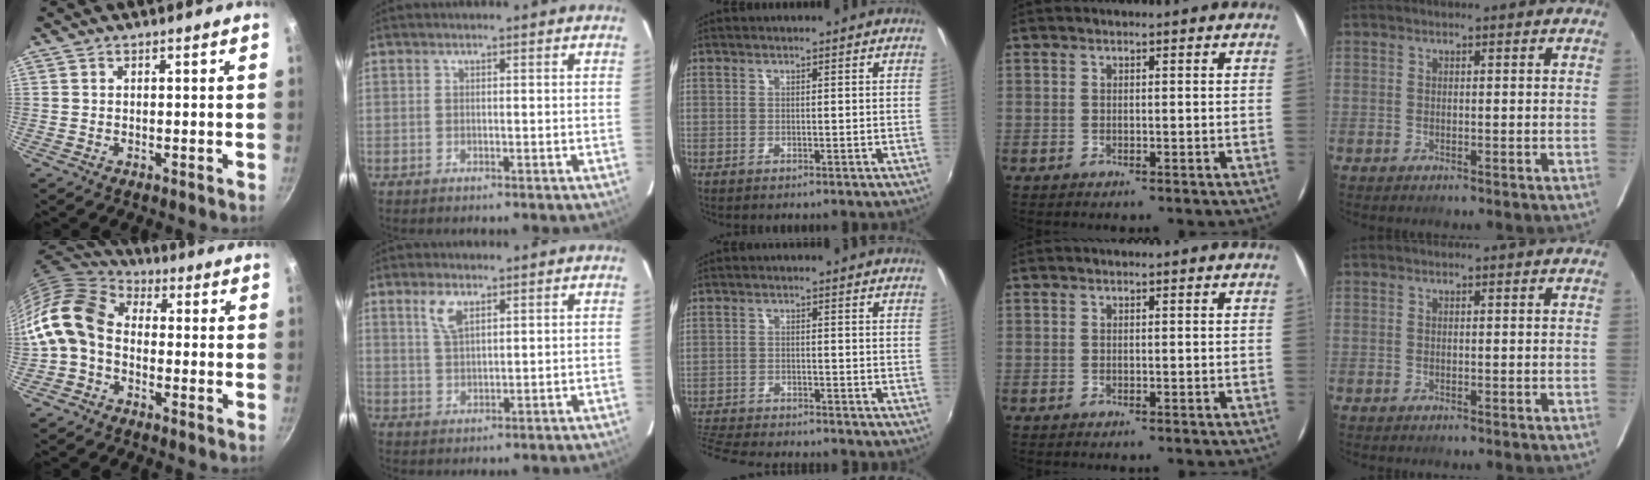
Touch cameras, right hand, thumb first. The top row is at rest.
{"thumb": {"total": 13.2, "force": [-2.0, 9.8, 8.6], "torque": [-0.160, 0.039, -0.064]}, "index": {"total": 4.5, "force": [2.5, 1.9, 3.2], "torque": [-0.063, 0.005, 0.051]}, "middle": {"total": 11.1, "force": [-10.2, 1.9, 4.0], "torque": [-0.109, -0.016, -0.170]}}